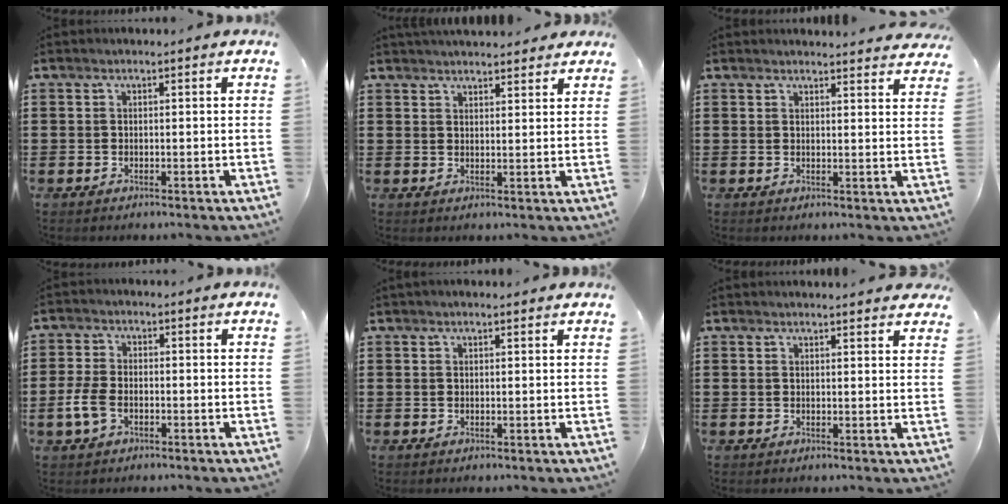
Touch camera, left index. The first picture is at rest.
{"total": 2.6, "force": [2.6, 0.4, 0.2], "torque": [-0.009, -0.004, 0.050]}
{"total": 2.4, "force": [2.4, 0.1, 0.3], "torque": [-0.003, -0.009, 0.044]}
{"total": 4.2, "force": [-1.4, 2.3, 3.2], "torque": [-0.082, -0.004, -0.032]}
{"total": 1.0, "force": [0.9, 0.1, 0.4], "torque": [-0.009, 0.001, 0.017]}
{"total": 1.8, "force": [1.8, 0.1, 0.4], "torque": [-0.004, -0.004, 0.033]}